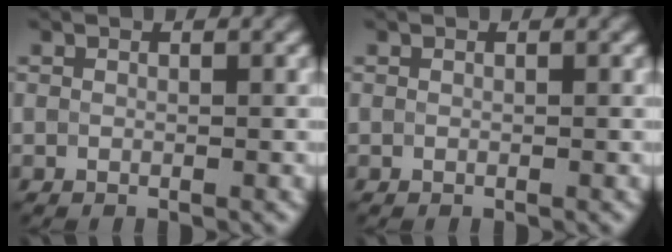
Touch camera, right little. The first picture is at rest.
{"total": 0.0}